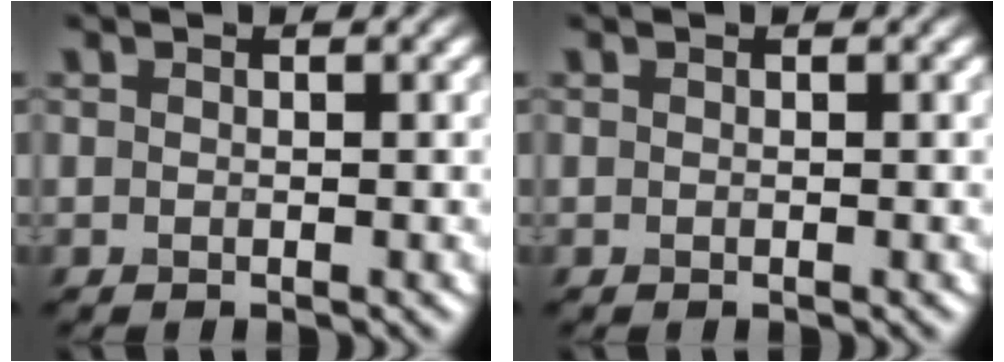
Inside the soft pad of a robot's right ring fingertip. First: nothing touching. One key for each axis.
{"total": 0.0}